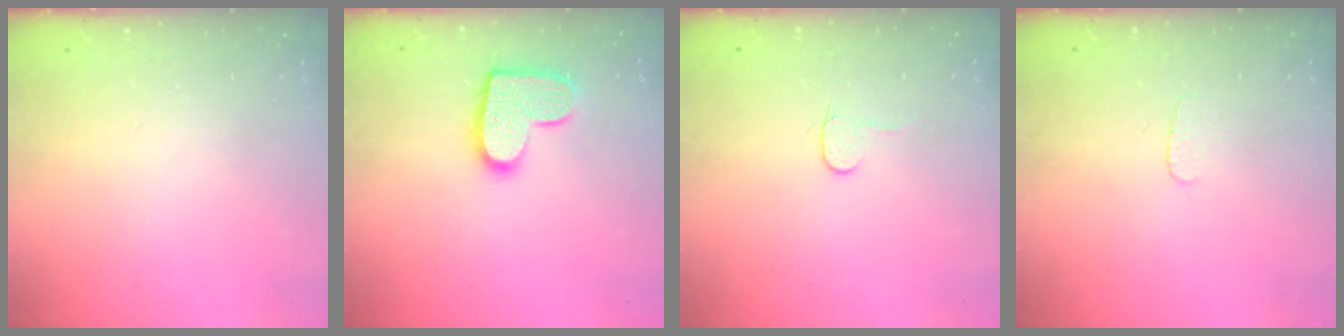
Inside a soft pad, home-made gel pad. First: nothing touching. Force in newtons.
{"total": 12.7, "press": 12.7, "slide": 0.7}
{"total": 3.6, "press": 3.6, "slide": 0.4}
{"total": 2.8, "press": 2.8, "slide": 0.3}